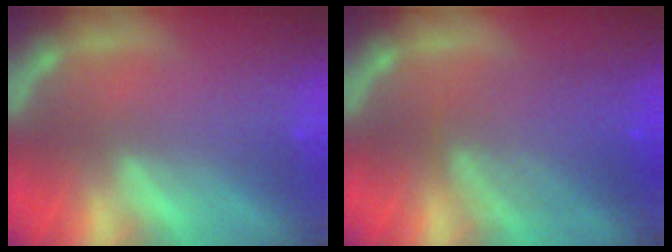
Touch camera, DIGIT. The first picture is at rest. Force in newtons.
{"total": 6.1}